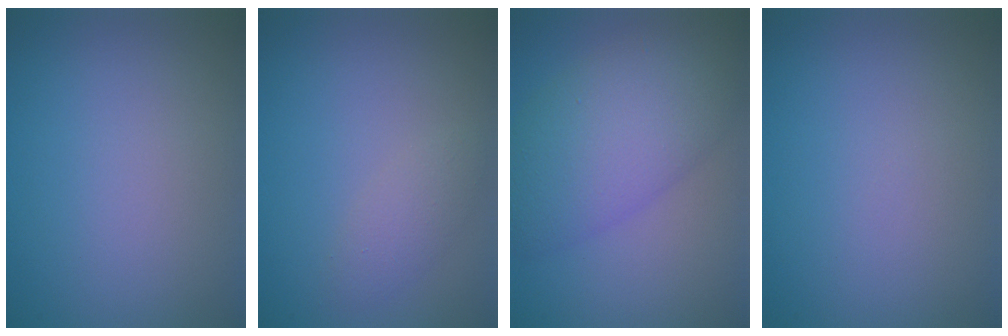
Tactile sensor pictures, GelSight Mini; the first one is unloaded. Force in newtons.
{"total": 1.5, "press": 1.5, "slide": 0.0}
{"total": 7.6, "press": 7.6, "slide": 0.2}
{"total": 0.0}